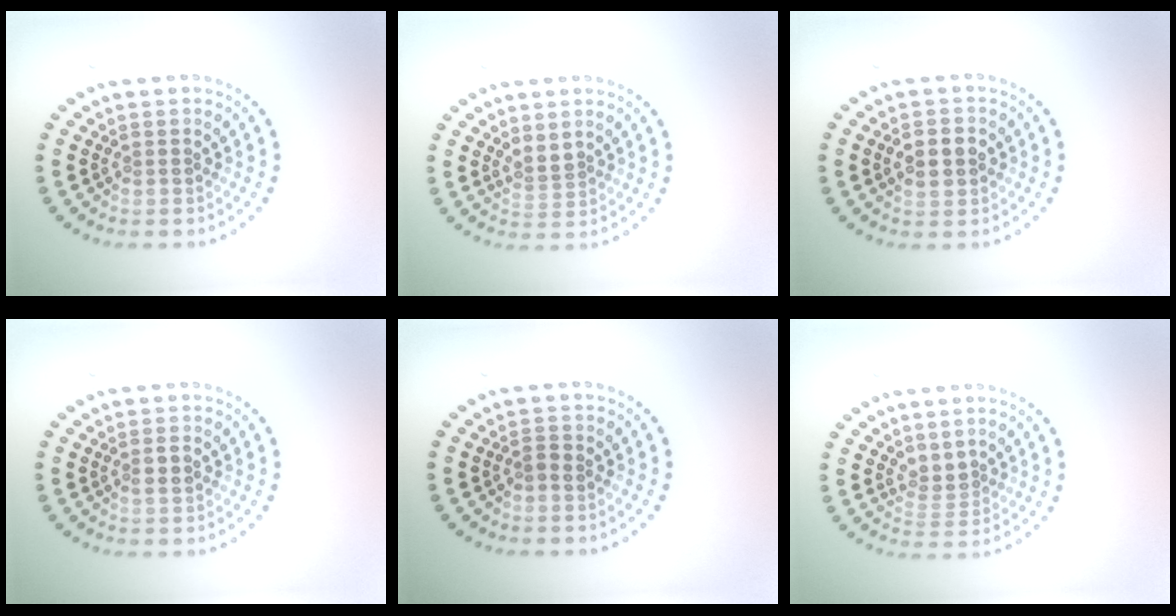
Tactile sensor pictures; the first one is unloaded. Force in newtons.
{"total": 1.7, "press": 1.2, "slide": 1.2}
{"total": 3.0, "press": 3.0, "slide": 0.1}
{"total": 1.2, "press": 1.1, "slide": 0.3}
{"total": 0.9, "press": 0.7, "slide": 0.5}
{"total": 1.8, "press": 1.1, "slide": 1.4}